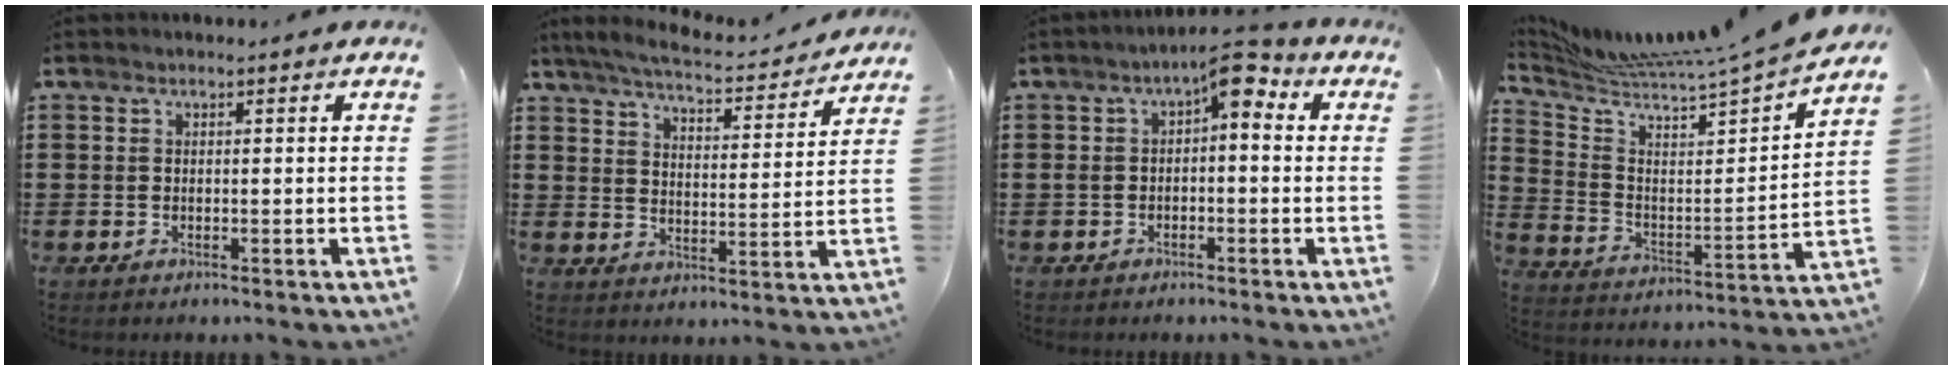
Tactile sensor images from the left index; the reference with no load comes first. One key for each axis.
{"total": 5.0, "fx": 4.8, "fy": 0.0, "fz": 1.4, "tx": -0.053, "ty": -0.033, "tz": 0.078}
{"total": 5.3, "fx": 1.1, "fy": 2.4, "fz": 4.6, "tx": -0.079, "ty": 0.002, "tz": 0.010}
{"total": 5.1, "fx": 4.9, "fy": -0.8, "fz": 1.4, "tx": -0.057, "ty": -0.060, "tz": 0.075}